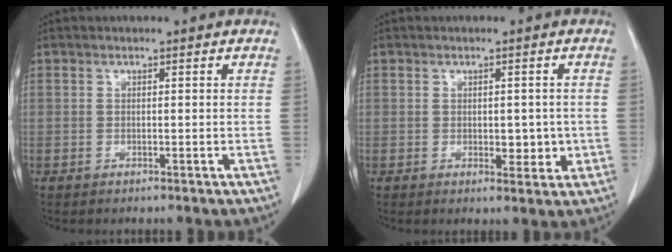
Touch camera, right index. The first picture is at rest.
{"total": 3.5, "force": [-0.4, 2.0, 2.9], "torque": [-0.029, -0.003, 0.002]}